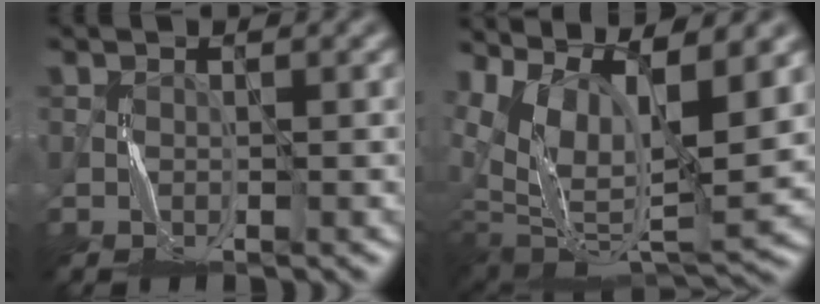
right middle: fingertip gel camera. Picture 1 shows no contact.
{"total": 10.7, "force": [4.9, 4.9, 8.2], "torque": [-0.163, 0.004, 0.105]}